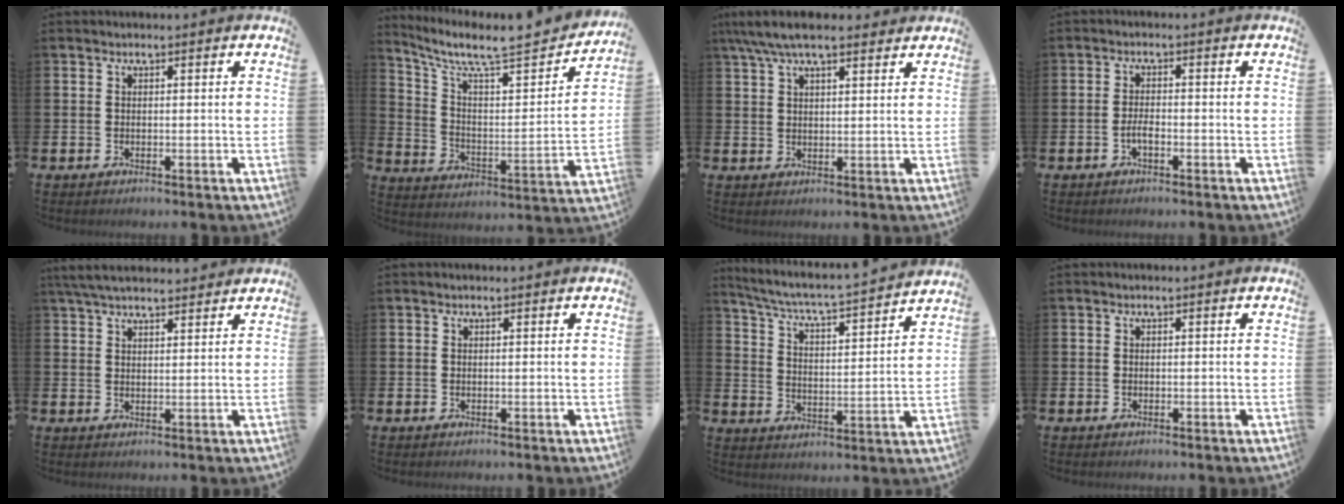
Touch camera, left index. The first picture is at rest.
{"total": 8.0, "force": [6.7, 1.7, 4.0], "torque": [-0.099, -0.057, 0.104]}
{"total": 6.3, "force": [5.2, 1.7, 3.1], "torque": [-0.072, -0.008, 0.095]}
{"total": 1.9, "force": [-0.8, 0.7, 1.5], "torque": [-0.027, 0.001, -0.016]}
{"total": 4.9, "force": [4.6, 1.0, 1.6], "torque": [-0.048, -0.008, 0.087]}
{"total": 0.0}
{"total": 5.4, "force": [5.1, 0.1, 1.8], "torque": [-0.062, -0.047, 0.079]}
{"total": 0.0}